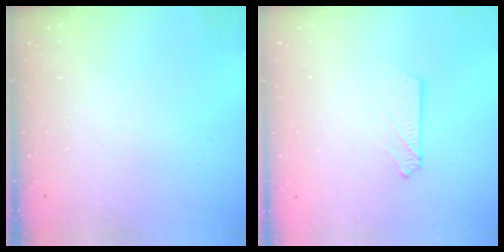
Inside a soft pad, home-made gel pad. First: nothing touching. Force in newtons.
{"total": 2.6, "press": 2.6, "slide": 0.3}